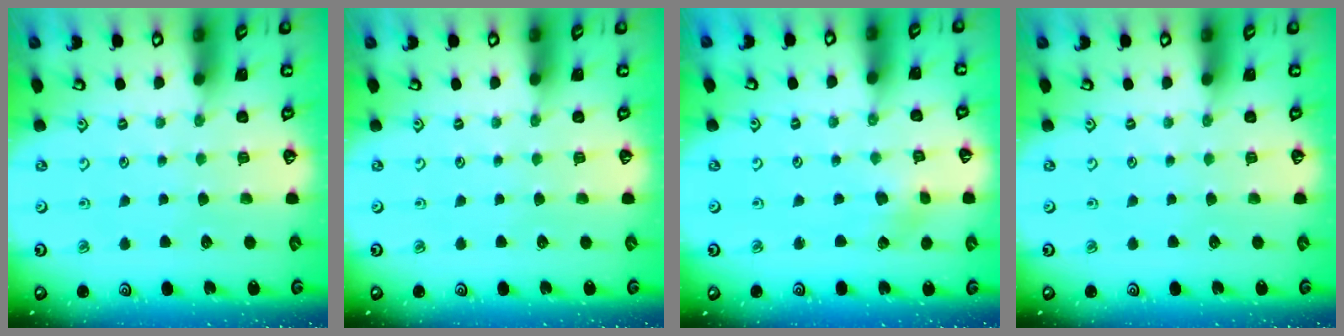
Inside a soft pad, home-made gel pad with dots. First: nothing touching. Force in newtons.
{"total": 0.0}
{"total": 2.3, "press": 2.3, "slide": 0.4}
{"total": 0.0}